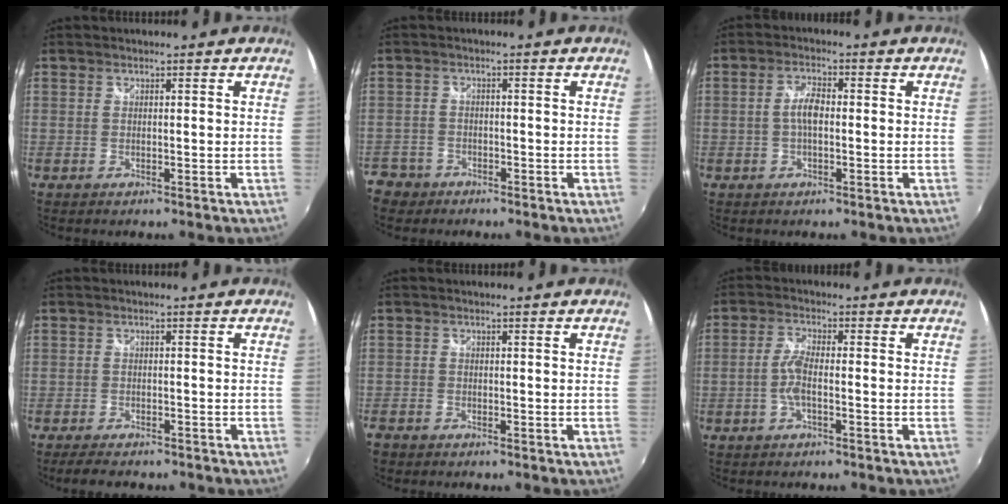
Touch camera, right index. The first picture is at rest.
{"total": 6.4, "force": [-4.0, 4.8, 1.4], "torque": [-0.055, 0.009, -0.073]}
{"total": 3.7, "force": [-0.4, 1.6, 3.3], "torque": [-0.067, 0.009, -0.008]}
{"total": 6.1, "force": [-5.1, 1.9, 2.6], "torque": [-0.066, -0.015, -0.080]}
{"total": 2.7, "force": [-2.1, 1.6, 0.6], "torque": [-0.016, -0.003, -0.041]}
{"total": 3.6, "force": [-1.2, 0.7, 3.3], "torque": [-0.076, 0.005, -0.025]}